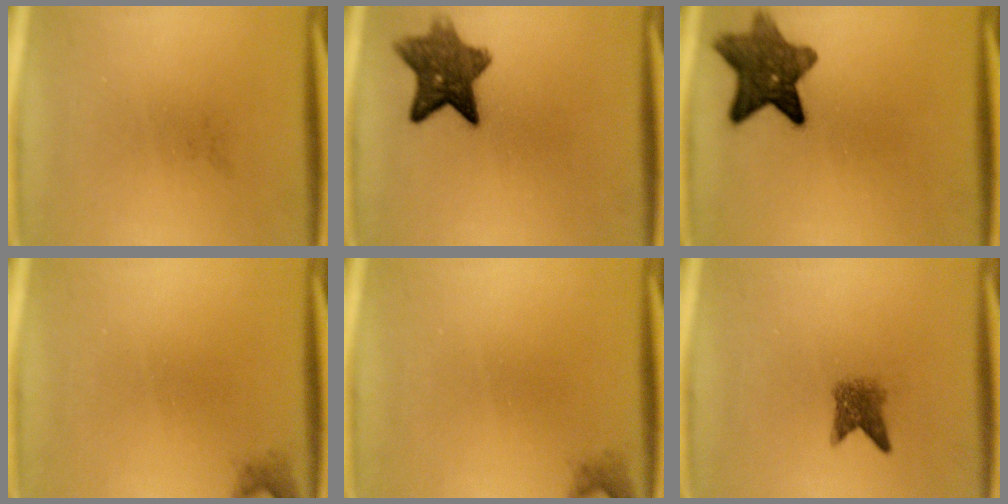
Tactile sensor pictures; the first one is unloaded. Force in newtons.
{"total": 8.9}
{"total": 9.9}
{"total": 1.1}
{"total": 1.1}
{"total": 3.0}